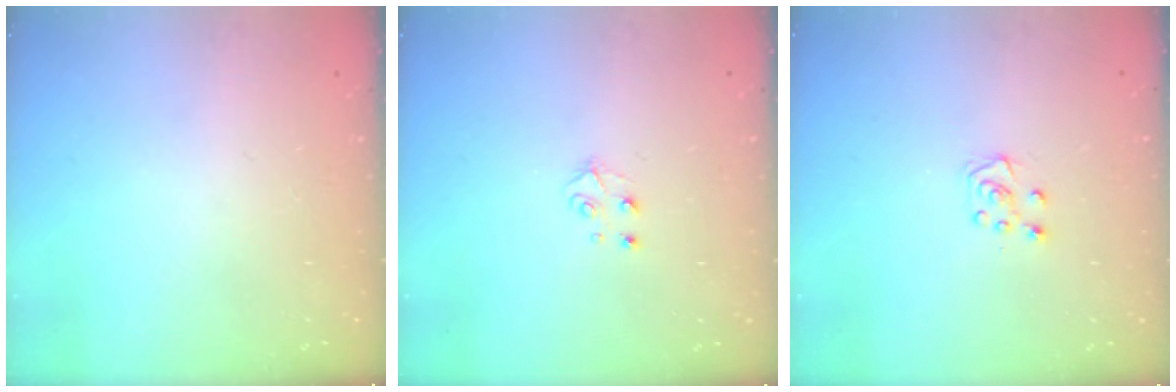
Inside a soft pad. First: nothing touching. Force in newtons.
{"total": 4.1, "press": 4.0, "slide": 0.5}
{"total": 5.8, "press": 5.8, "slide": 0.8}